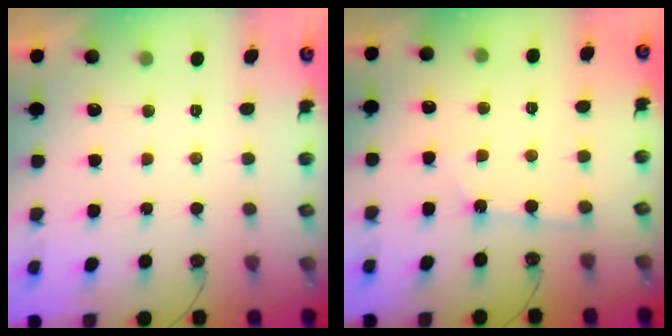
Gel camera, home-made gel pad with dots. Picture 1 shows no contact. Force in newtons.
{"total": 2.2, "press": 2.2, "slide": 0.4}